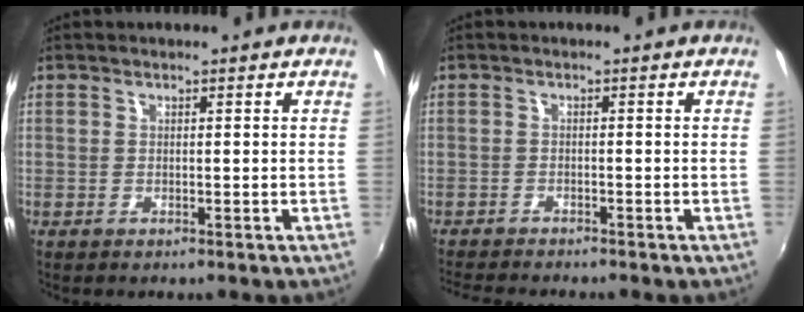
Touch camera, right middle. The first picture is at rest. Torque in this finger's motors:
{"motor_torque": [1.02, -1.12, 0.10, 0.06]}